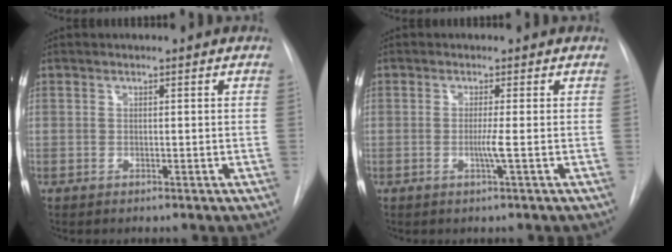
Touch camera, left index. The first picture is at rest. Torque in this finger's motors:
{"motor_torque": [0.32, -0.16, 0.02, 0.05]}